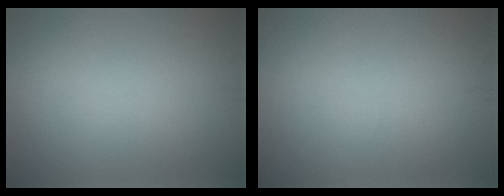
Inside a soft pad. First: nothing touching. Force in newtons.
{"total": 0.0}